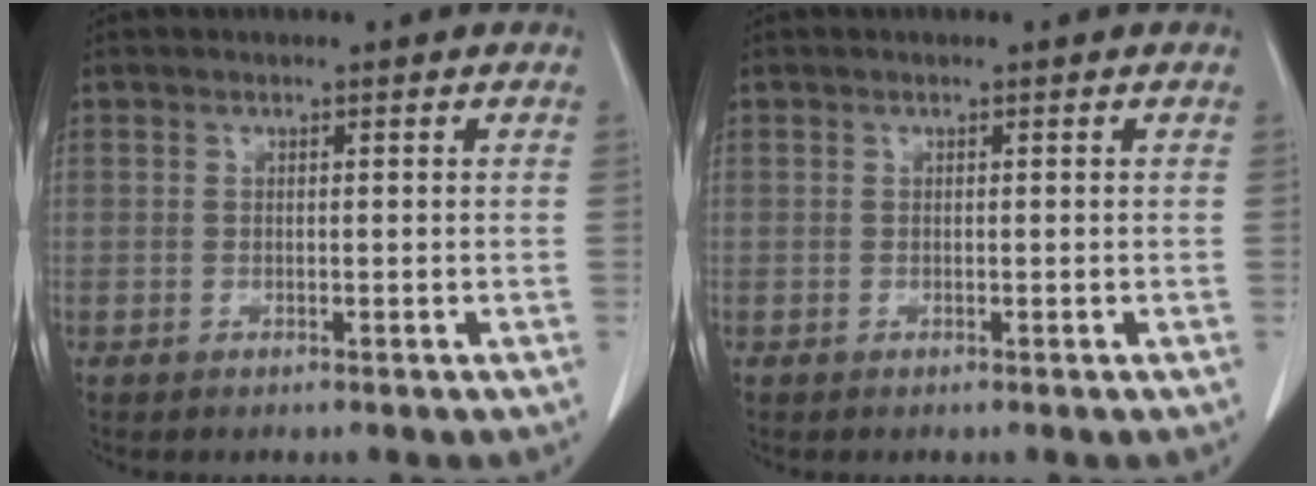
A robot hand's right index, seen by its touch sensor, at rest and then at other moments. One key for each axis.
{"total": 0.0}